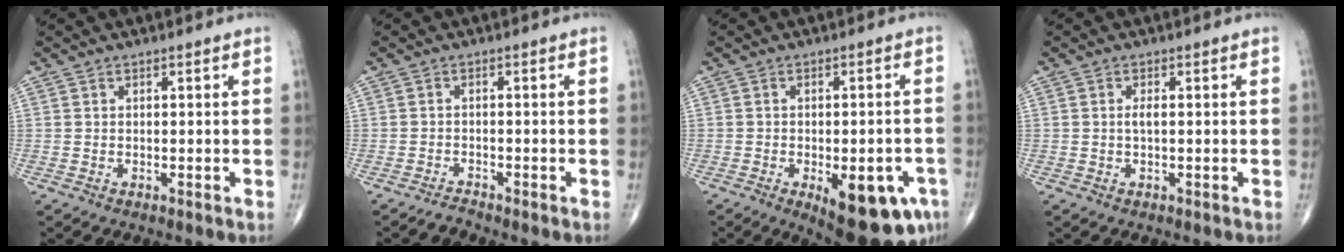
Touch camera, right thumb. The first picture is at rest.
{"total": 1.3, "force": [-1.3, -0.2, -0.2], "torque": [0.001, 0.001, -0.026]}
{"total": 15.0, "force": [-6.3, 6.2, 12.1], "torque": [-0.119, 0.011, -0.067]}
{"total": 1.2, "force": [0.0, 0.3, 1.2], "torque": [-0.027, 0.000, 0.000]}